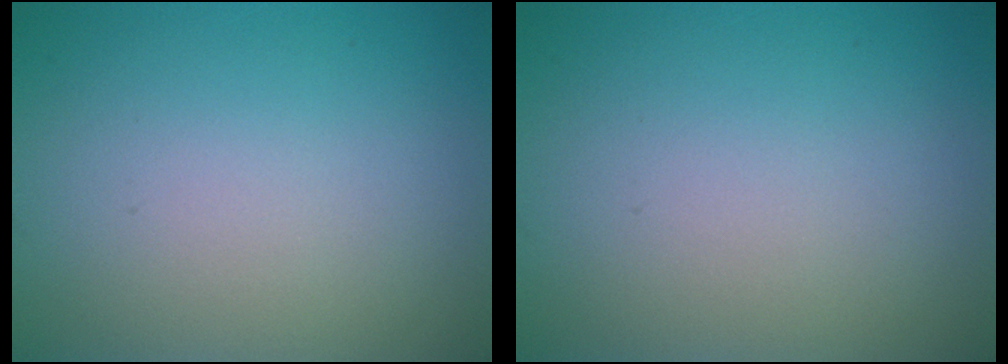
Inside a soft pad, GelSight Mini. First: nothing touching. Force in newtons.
{"total": 0.0}